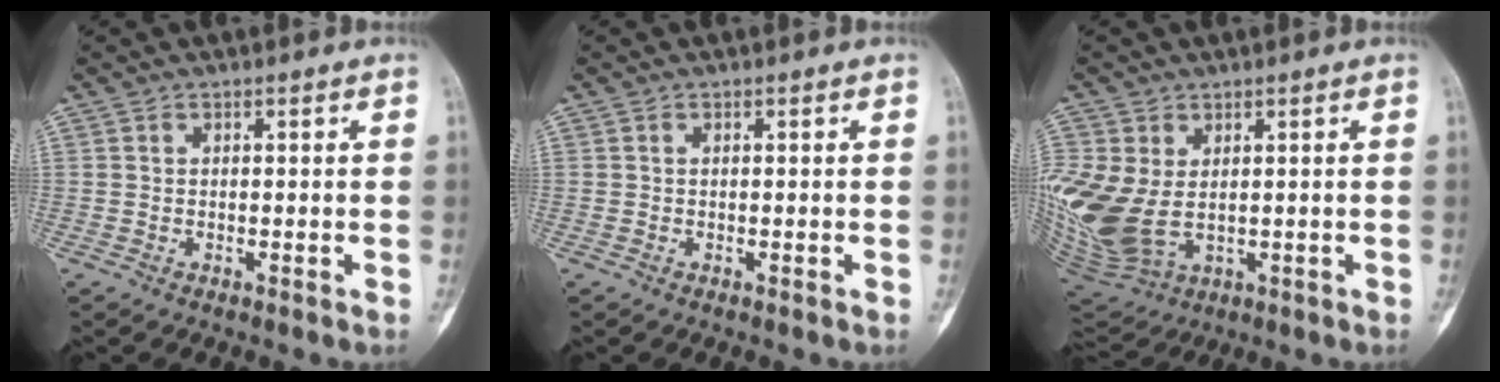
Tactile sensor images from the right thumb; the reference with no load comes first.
{"total": 0.0}
{"total": 15.6, "force": [0.6, 10.8, 11.2], "torque": [-0.279, -0.017, 0.037]}